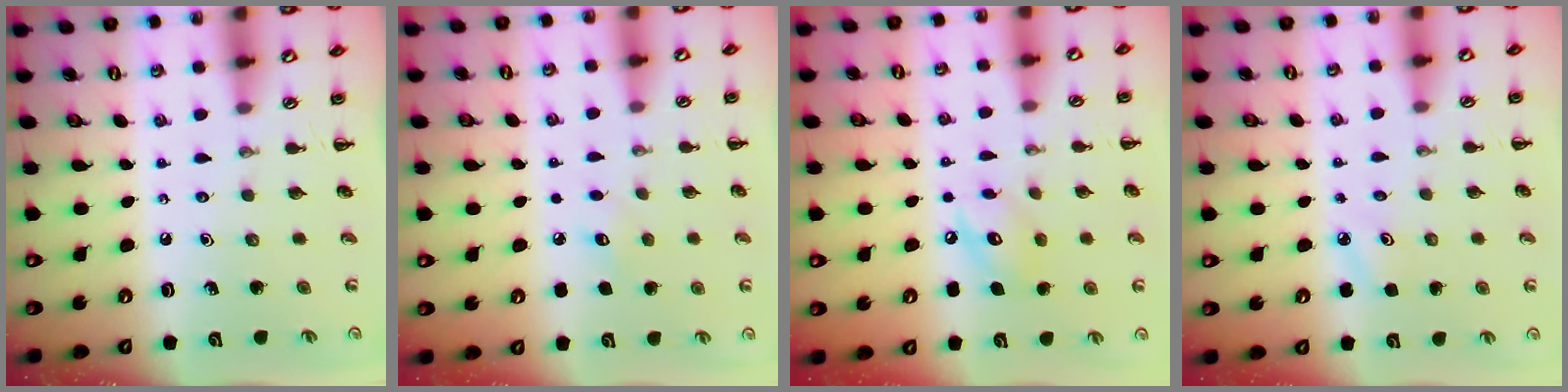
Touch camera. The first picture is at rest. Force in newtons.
{"total": 5.4, "press": 5.3, "slide": 1.3}
{"total": 7.7, "press": 7.6, "slide": 1.2}
{"total": 3.3, "press": 3.1, "slide": 1.0}